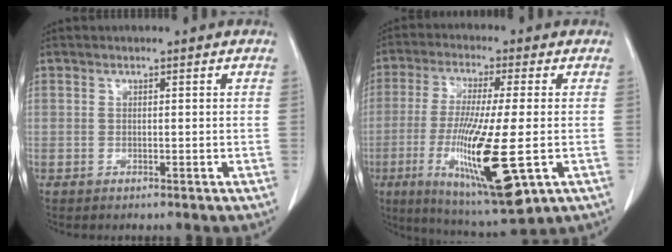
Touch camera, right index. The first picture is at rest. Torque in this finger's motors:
{"motor_torque": [2.14, 0.00, 1.05, 0.21]}